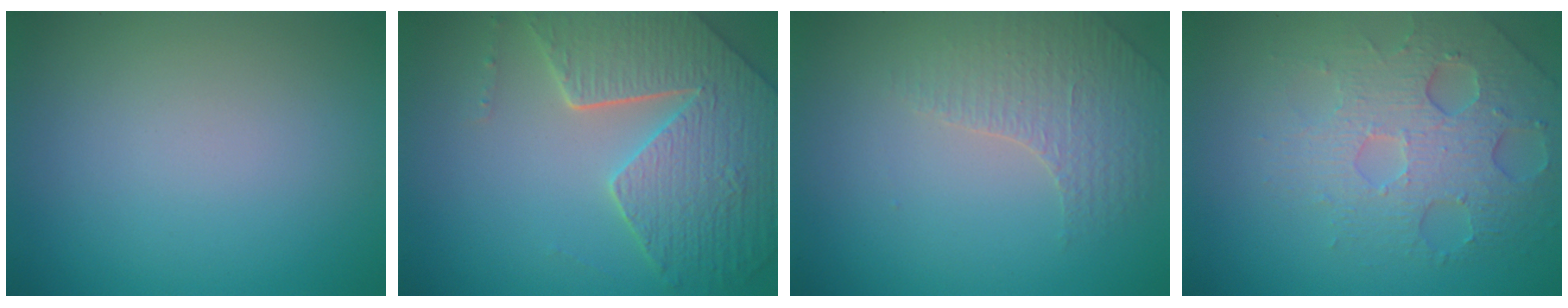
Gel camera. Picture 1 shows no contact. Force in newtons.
{"total": 7.6, "press": 5.7, "slide": 5.1}
{"total": 1.8, "press": 1.6, "slide": 0.8}
{"total": 5.4, "press": 4.2, "slide": 3.4}